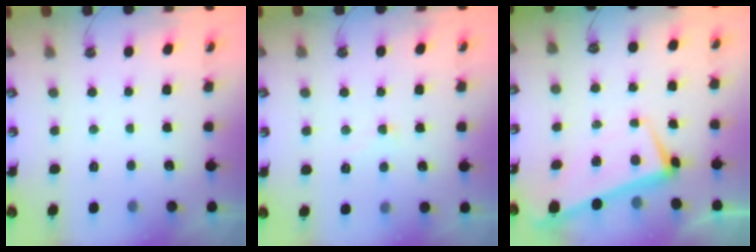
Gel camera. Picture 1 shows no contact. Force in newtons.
{"total": 4.2, "press": 4.2, "slide": 0.5}
{"total": 2.0, "press": 1.9, "slide": 0.6}